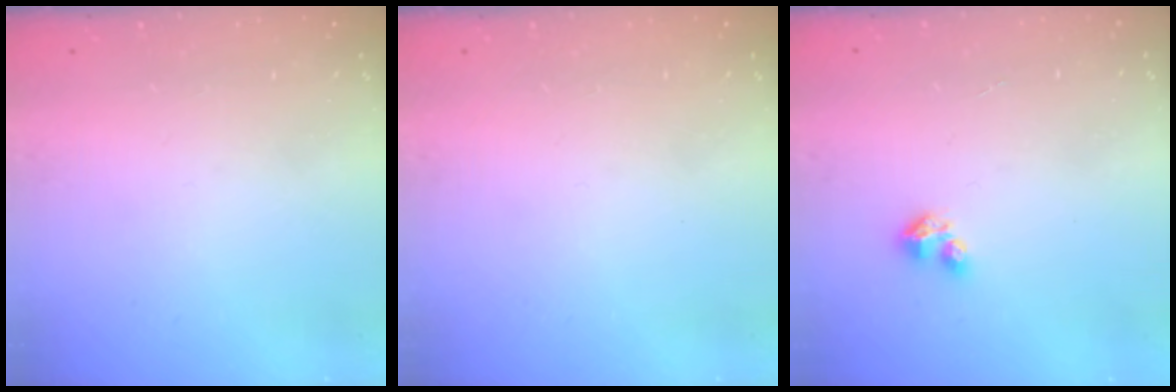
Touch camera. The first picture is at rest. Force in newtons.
{"total": 0.0}
{"total": 2.7, "press": 2.7, "slide": 0.3}